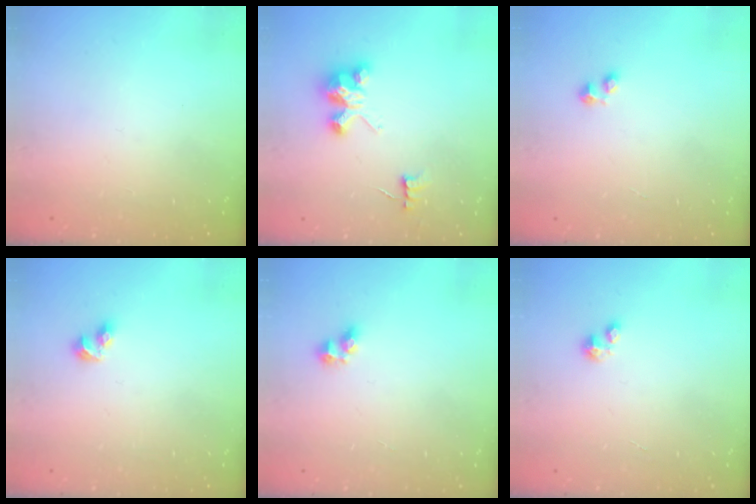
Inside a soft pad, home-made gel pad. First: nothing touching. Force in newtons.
{"total": 3.6, "press": 3.6, "slide": 0.0}
{"total": 2.4, "press": 2.4, "slide": 0.4}
{"total": 3.7, "press": 3.7, "slide": 0.4}
{"total": 4.4, "press": 4.3, "slide": 0.8}
{"total": 0.9, "press": 0.9, "slide": 0.3}